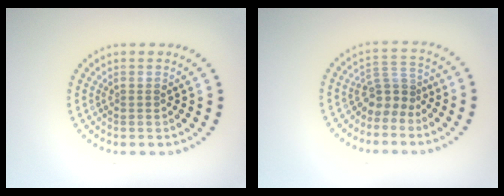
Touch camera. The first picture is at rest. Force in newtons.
{"total": 2.7, "press": 1.8, "slide": 2.0}